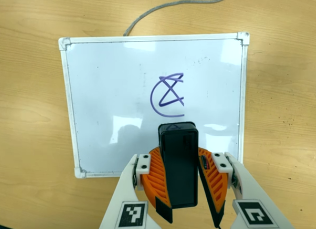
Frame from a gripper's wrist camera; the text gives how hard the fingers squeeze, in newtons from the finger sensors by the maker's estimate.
{"total": 11.8, "left": 12.1, "right": 11.5}